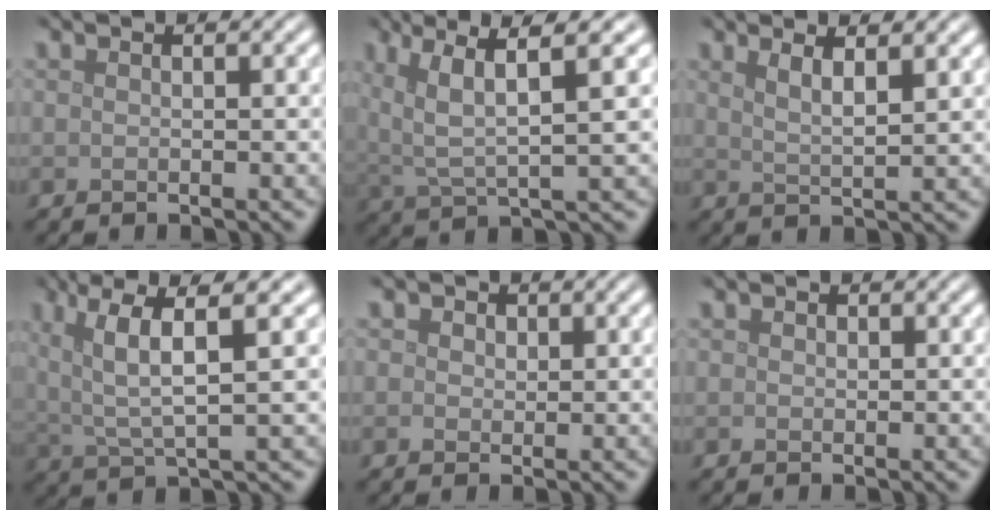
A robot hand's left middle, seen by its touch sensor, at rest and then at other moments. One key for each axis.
{"total": 6.6, "fx": 3.4, "fy": 1.4, "fz": 5.4, "tx": -0.111, "ty": 0.010, "tz": 0.065}
{"total": 3.2, "fx": 2.0, "fy": 0.9, "fz": 2.3, "tx": -0.024, "ty": 0.008, "tz": 0.022}
{"total": 7.1, "fx": 3.3, "fy": 1.6, "fz": 6.1, "tx": -0.117, "ty": 0.014, "tz": 0.063}
{"total": 1.8, "fx": 0.7, "fy": 1.5, "fz": 0.8, "tx": -0.009, "ty": 0.007, "tz": -0.002}
{"total": 0.5, "fx": 0.1, "fy": 0.5, "fz": 0.1, "tx": 0.002, "ty": -0.002, "tz": 0.000}